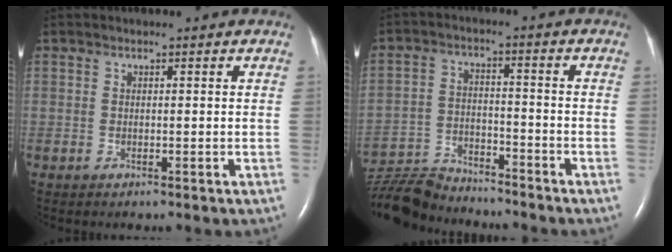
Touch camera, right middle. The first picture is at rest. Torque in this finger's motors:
{"motor_torque": [-0.46, -0.72, -0.03, 0.00]}